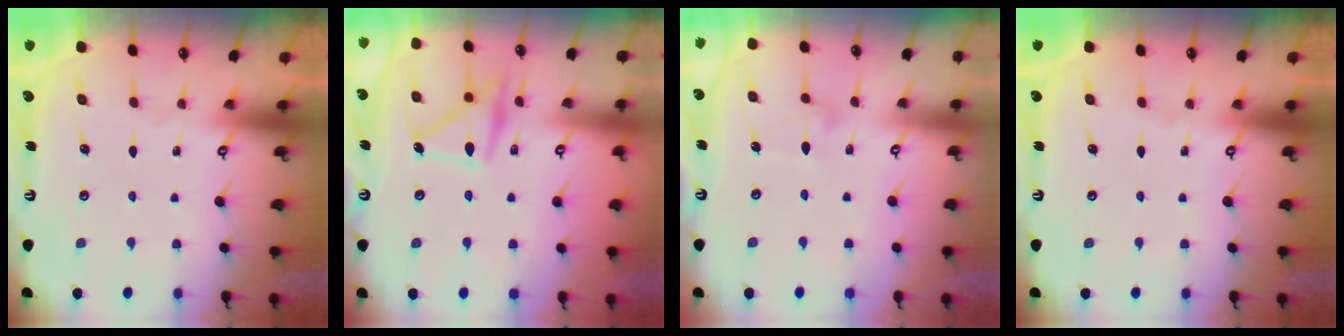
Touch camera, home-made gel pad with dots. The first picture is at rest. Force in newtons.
{"total": 17.0, "press": 17.0, "slide": 0.9}
{"total": 7.5, "press": 7.5, "slide": 0.4}
{"total": 0.0}